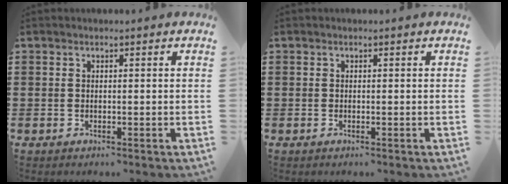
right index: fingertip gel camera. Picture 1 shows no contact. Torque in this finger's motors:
{"motor_torque": [-0.01, 0.01, 0.00, 0.00]}